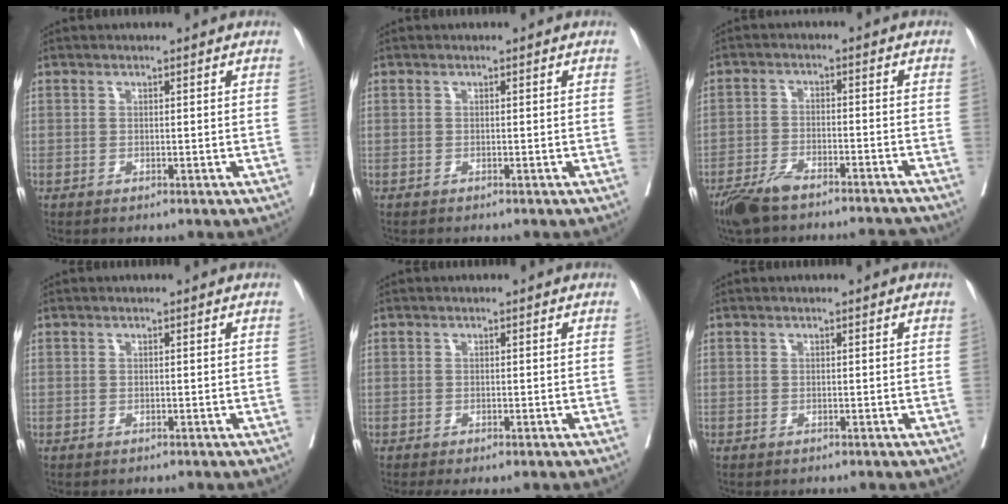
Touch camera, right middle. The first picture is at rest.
{"total": 0.7, "force": [-0.7, 0.1, 0.2], "torque": [-0.006, -0.002, -0.013]}
{"total": 10.7, "force": [-9.6, 1.3, 4.5], "torque": [-0.076, 0.000, -0.155]}
{"total": 1.6, "force": [-1.4, 0.5, 0.4], "torque": [-0.009, -0.004, -0.020]}
{"total": 2.7, "force": [-2.2, 1.0, 1.2], "torque": [-0.011, -0.007, -0.030]}
{"total": 1.5, "force": [-1.4, 0.5, 0.4], "torque": [-0.010, -0.004, -0.019]}